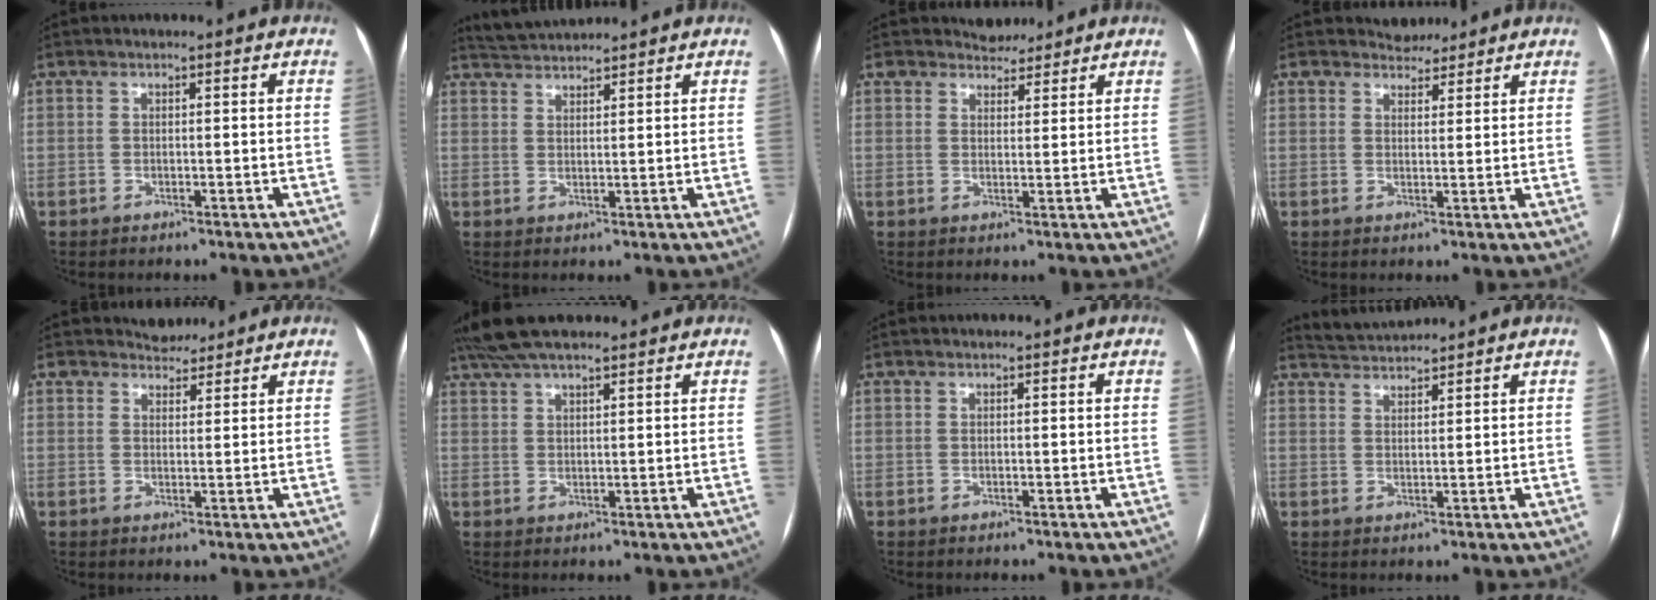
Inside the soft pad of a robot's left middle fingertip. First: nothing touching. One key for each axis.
{"total": 4.4, "fx": 4.4, "fy": 0.1, "fz": 0.4, "tx": -0.016, "ty": 0.025, "tz": 0.084}
{"total": 3.0, "fx": 2.7, "fy": 1.2, "fz": -0.4, "tx": 0.007, "ty": 0.000, "tz": 0.040}
{"total": 2.8, "fx": 2.6, "fy": 1.1, "fz": -0.4, "tx": 0.006, "ty": 0.001, "tz": 0.039}
{"total": 2.8, "fx": 2.5, "fy": 1.0, "fz": -0.5, "tx": 0.006, "ty": 0.001, "tz": 0.039}
{"total": 9.4, "fx": 7.8, "fy": 1.9, "fz": 4.9, "tx": -0.085, "ty": 0.042, "tz": 0.136}
{"total": 0.0}
{"total": 3.3, "fx": 3.3, "fy": -0.4, "fz": -0.4, "tx": -0.004, "ty": 0.012, "tz": 0.066}